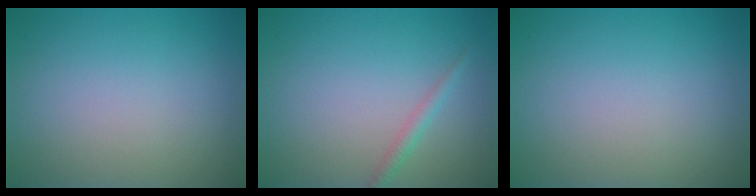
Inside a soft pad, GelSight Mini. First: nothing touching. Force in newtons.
{"total": 1.2, "press": 1.2, "slide": 0.1}
{"total": 0.0}